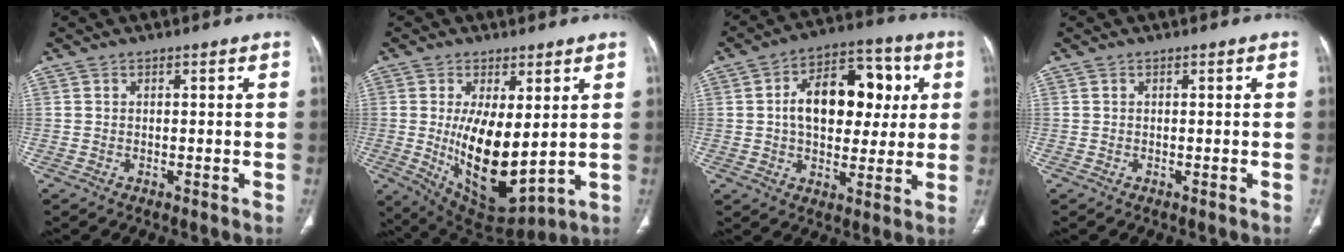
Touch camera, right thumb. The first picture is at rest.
{"total": 14.6, "force": [0.8, 6.4, 13.2], "torque": [-0.214, -0.035, 0.037]}
{"total": 17.0, "force": [2.7, 10.8, 12.9], "torque": [-0.155, 0.020, 0.037]}
{"total": 0.0}